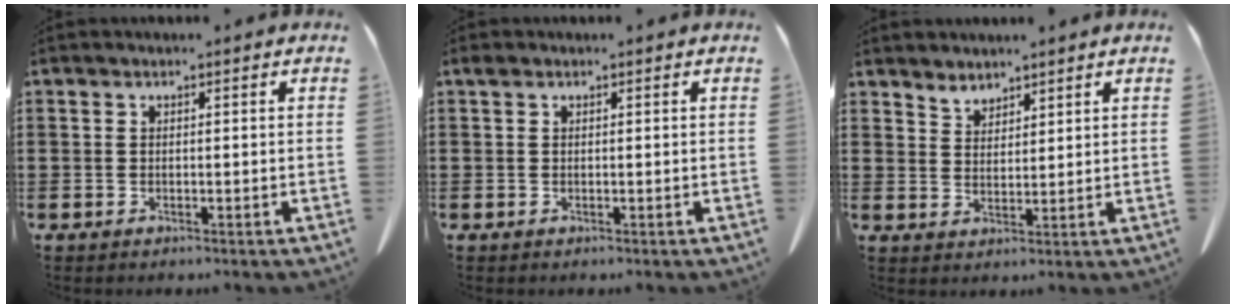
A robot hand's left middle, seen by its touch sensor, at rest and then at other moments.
{"total": 0.6, "force": [0.3, 0.4, 0.2], "torque": [-0.007, 0.003, 0.006]}
{"total": 2.8, "force": [2.7, 0.8, -0.1], "torque": [-0.006, -0.007, 0.053]}